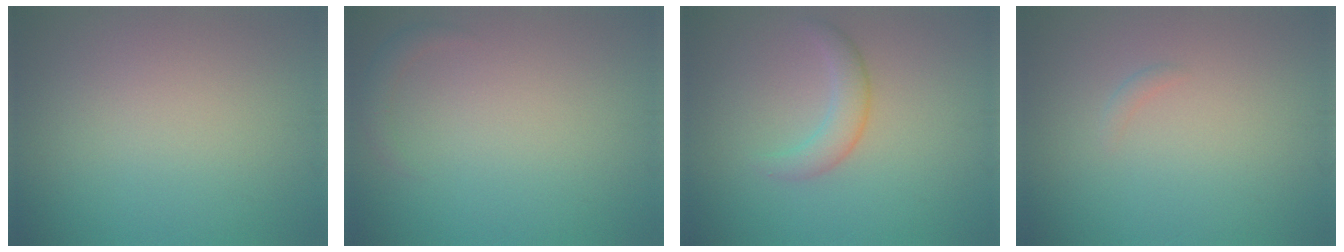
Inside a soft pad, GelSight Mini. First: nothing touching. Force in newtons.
{"total": 1.1, "press": 1.1, "slide": 0.1}
{"total": 2.4, "press": 2.4, "slide": 0.1}
{"total": 0.5, "press": 0.5, "slide": 0.1}